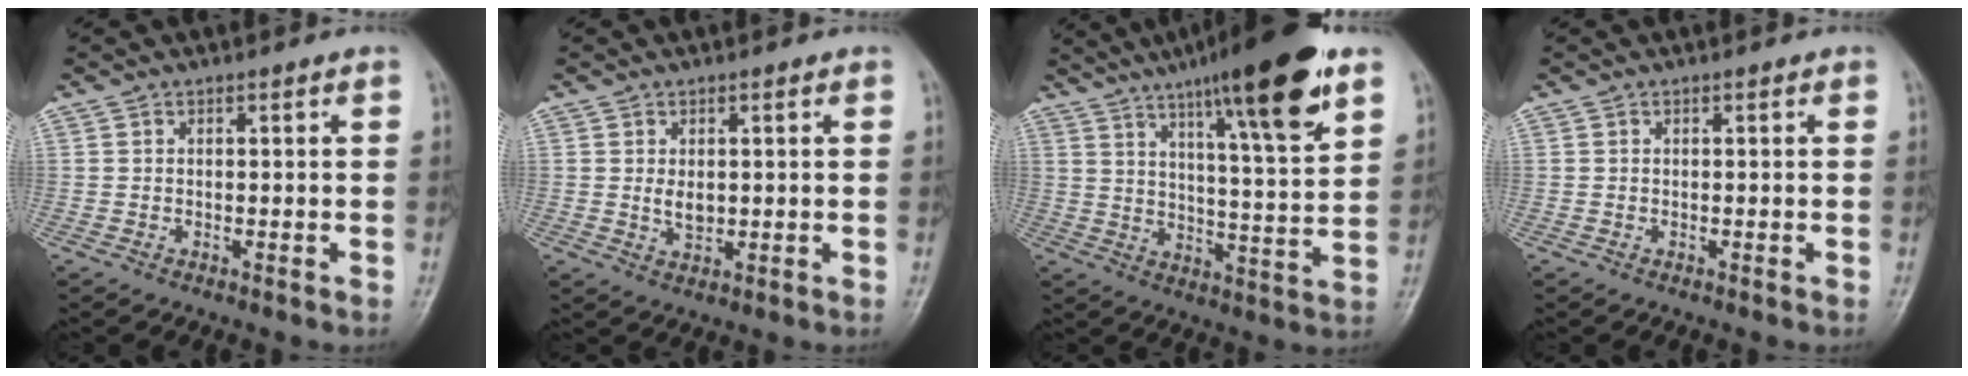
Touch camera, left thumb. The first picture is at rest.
{"total": 2.7, "force": [0.4, 1.7, 2.0], "torque": [-0.024, -0.007, 0.013]}
{"total": 19.9, "force": [12.1, 2.9, 15.6], "torque": [-0.218, -0.045, 0.187]}
{"total": 0.0}